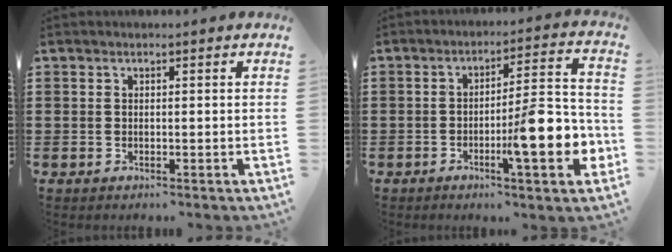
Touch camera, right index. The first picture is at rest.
{"total": 11.2, "force": [-3.8, 1.9, 10.4], "torque": [-0.144, -0.008, -0.068]}